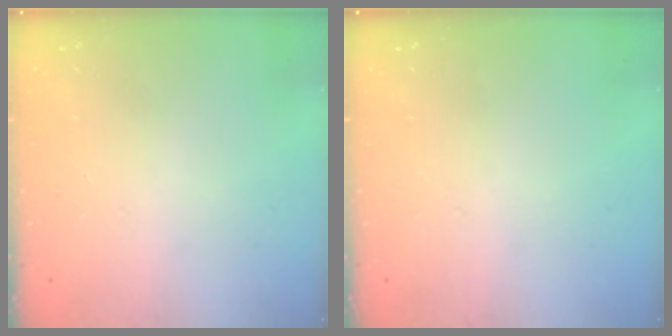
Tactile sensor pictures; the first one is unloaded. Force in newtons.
{"total": 0.0}